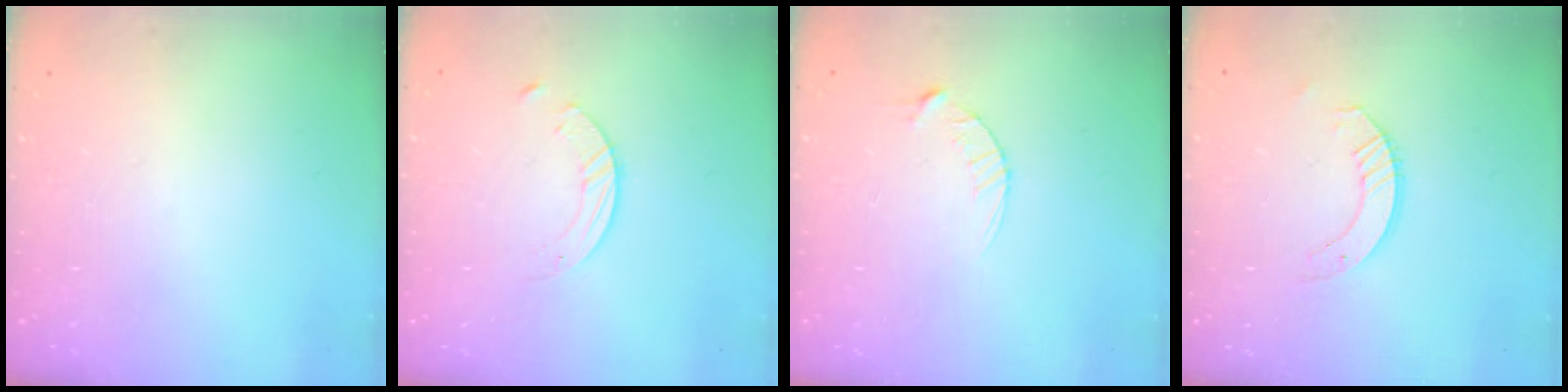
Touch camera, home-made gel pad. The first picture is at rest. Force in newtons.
{"total": 1.4, "press": 1.4, "slide": 0.2}
{"total": 3.0, "press": 3.0, "slide": 0.4}
{"total": 5.4, "press": 5.4, "slide": 0.5}